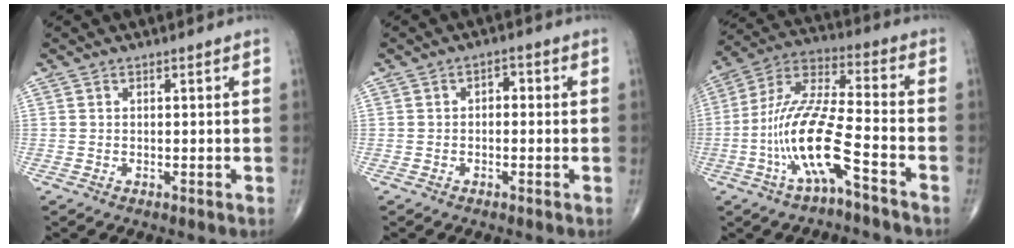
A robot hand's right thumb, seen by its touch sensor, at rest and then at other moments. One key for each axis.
{"total": 2.1, "fx": 0.0, "fy": 1.4, "fz": 1.6, "tx": -0.007, "ty": 0.009, "tz": -0.010}
{"total": 14.8, "fx": -6.0, "fy": 3.4, "fz": 13.1, "tx": -0.275, "ty": 0.051, "tz": -0.114}